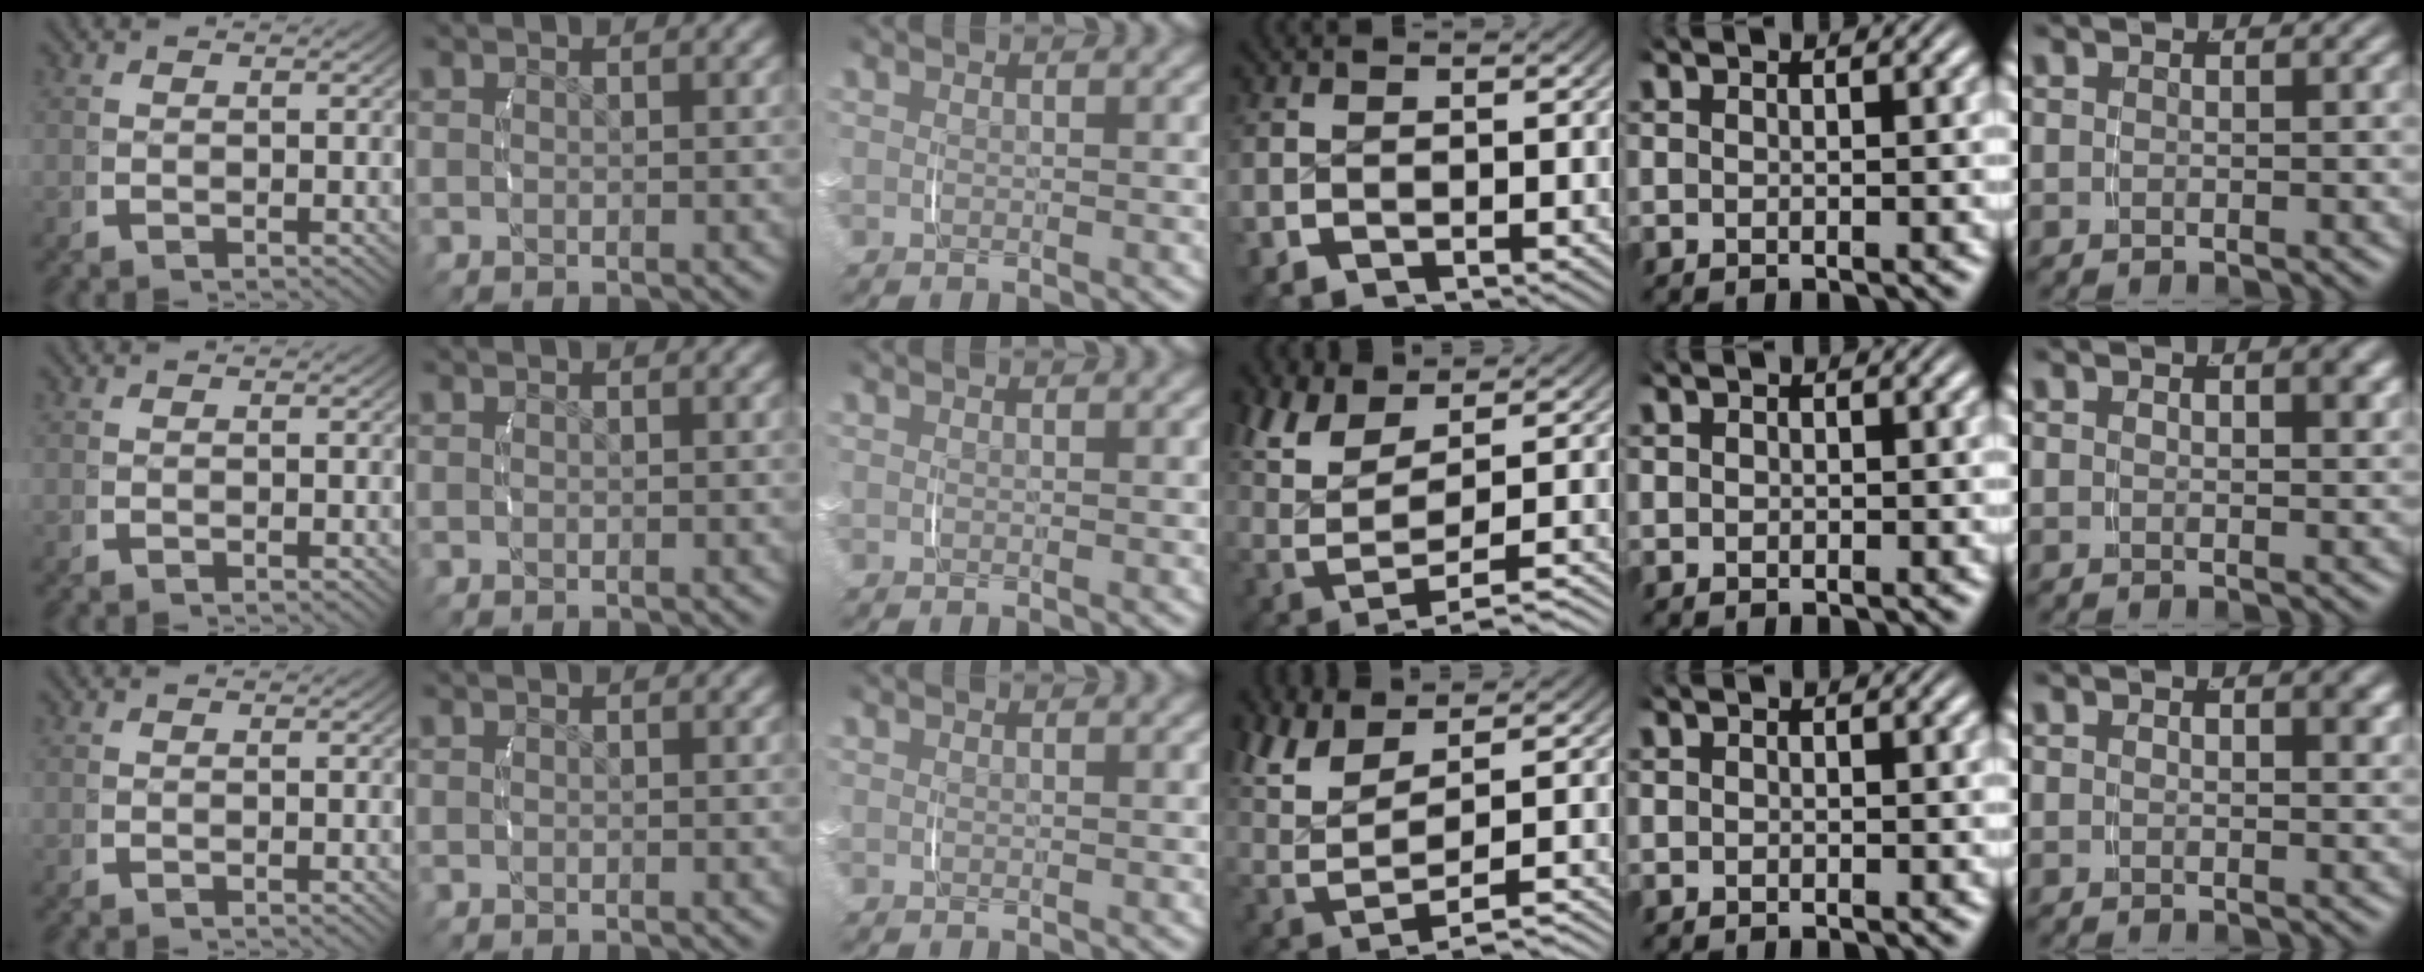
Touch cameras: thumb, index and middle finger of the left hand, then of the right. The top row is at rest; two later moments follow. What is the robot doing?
{"motion": "lift_and_place", "object": "backpack"}